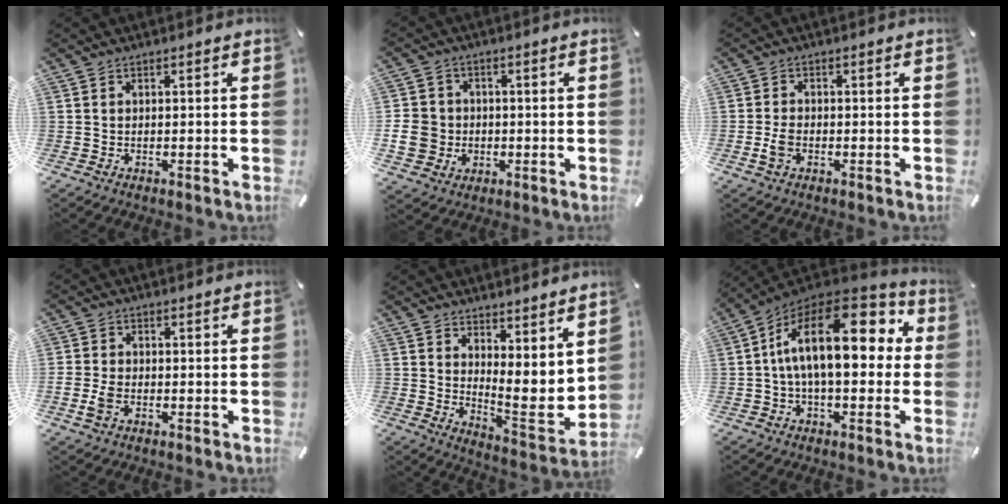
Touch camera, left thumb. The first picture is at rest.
{"total": 8.1, "force": [-0.9, 7.5, 3.0], "torque": [-0.072, 0.012, -0.015]}
{"total": 3.2, "force": [-0.9, 2.1, 2.2], "torque": [-0.053, 0.001, -0.018]}
{"total": 3.5, "force": [-1.1, 2.4, 2.2], "torque": [-0.053, 0.002, -0.022]}
{"total": 6.4, "force": [3.8, 2.9, 4.3], "torque": [-0.042, -0.067, 0.073]}
{"total": 20.9, "force": [3.3, 10.2, 17.9], "torque": [-0.319, -0.011, 0.052]}